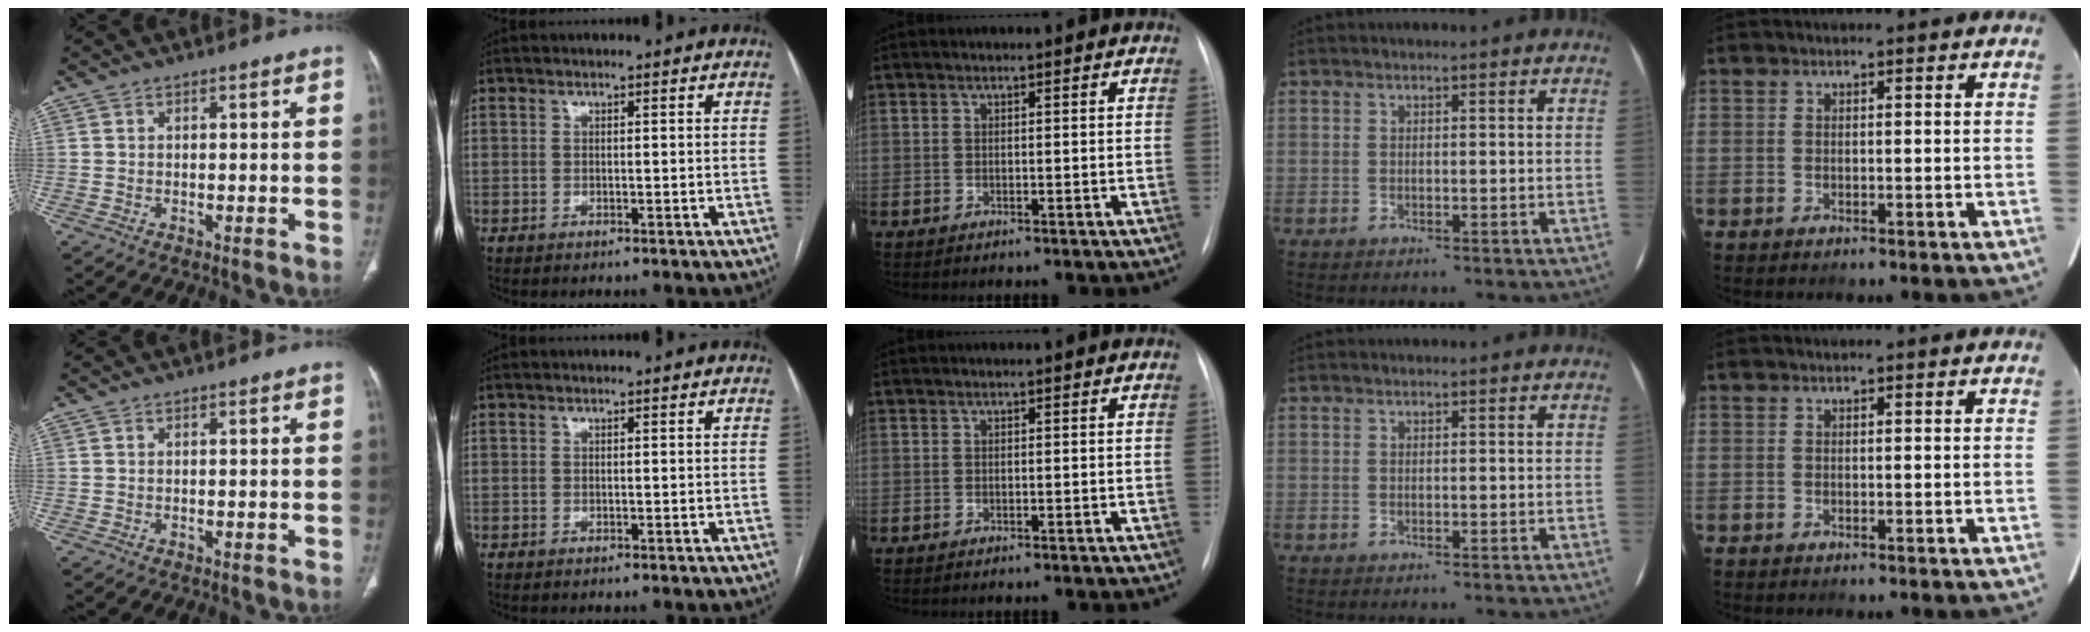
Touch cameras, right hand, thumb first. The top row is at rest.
{}